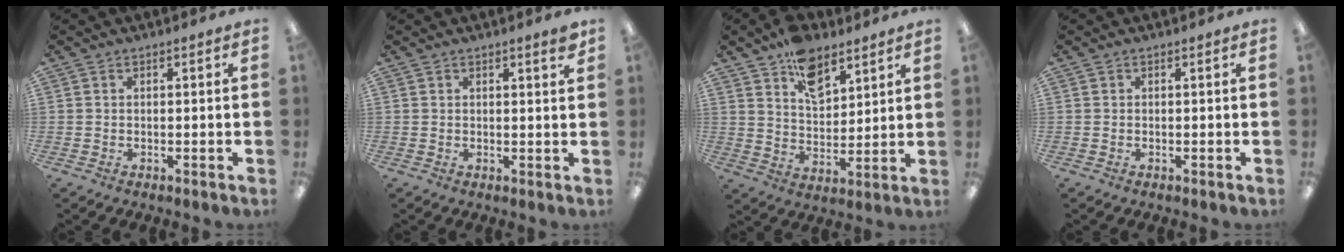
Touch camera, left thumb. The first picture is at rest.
{"total": 1.9, "force": [1.6, 0.1, 1.1], "torque": [-0.007, -0.006, 0.024]}
{"total": 10.8, "force": [7.1, 6.0, 5.5], "torque": [-0.073, -0.036, 0.124]}
{"total": 0.0}